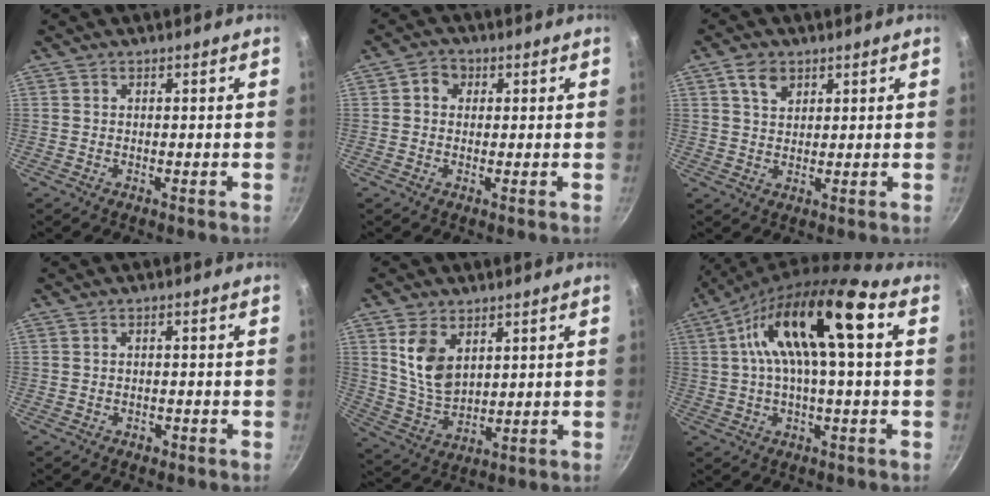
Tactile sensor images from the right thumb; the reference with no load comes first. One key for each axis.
{"total": 3.3, "fx": 0.8, "fy": 2.9, "fz": 1.4, "tx": -0.004, "ty": 0.002, "tz": 0.004}
{"total": 4.4, "fx": 2.4, "fy": 2.9, "fz": 2.3, "tx": -0.030, "ty": -0.009, "tz": 0.044}
{"total": 1.4, "fx": -0.8, "fy": 0.9, "fz": 0.7, "tx": -0.010, "ty": 0.008, "tz": -0.008}
{"total": 9.6, "fx": 3.9, "fy": 6.0, "fz": 6.4, "tx": -0.106, "ty": -0.031, "tz": 0.087}
{"total": 13.3, "fx": 3.0, "fy": 3.6, "fz": 12.4, "tx": -0.214, "ty": 0.025, "tz": 0.050}